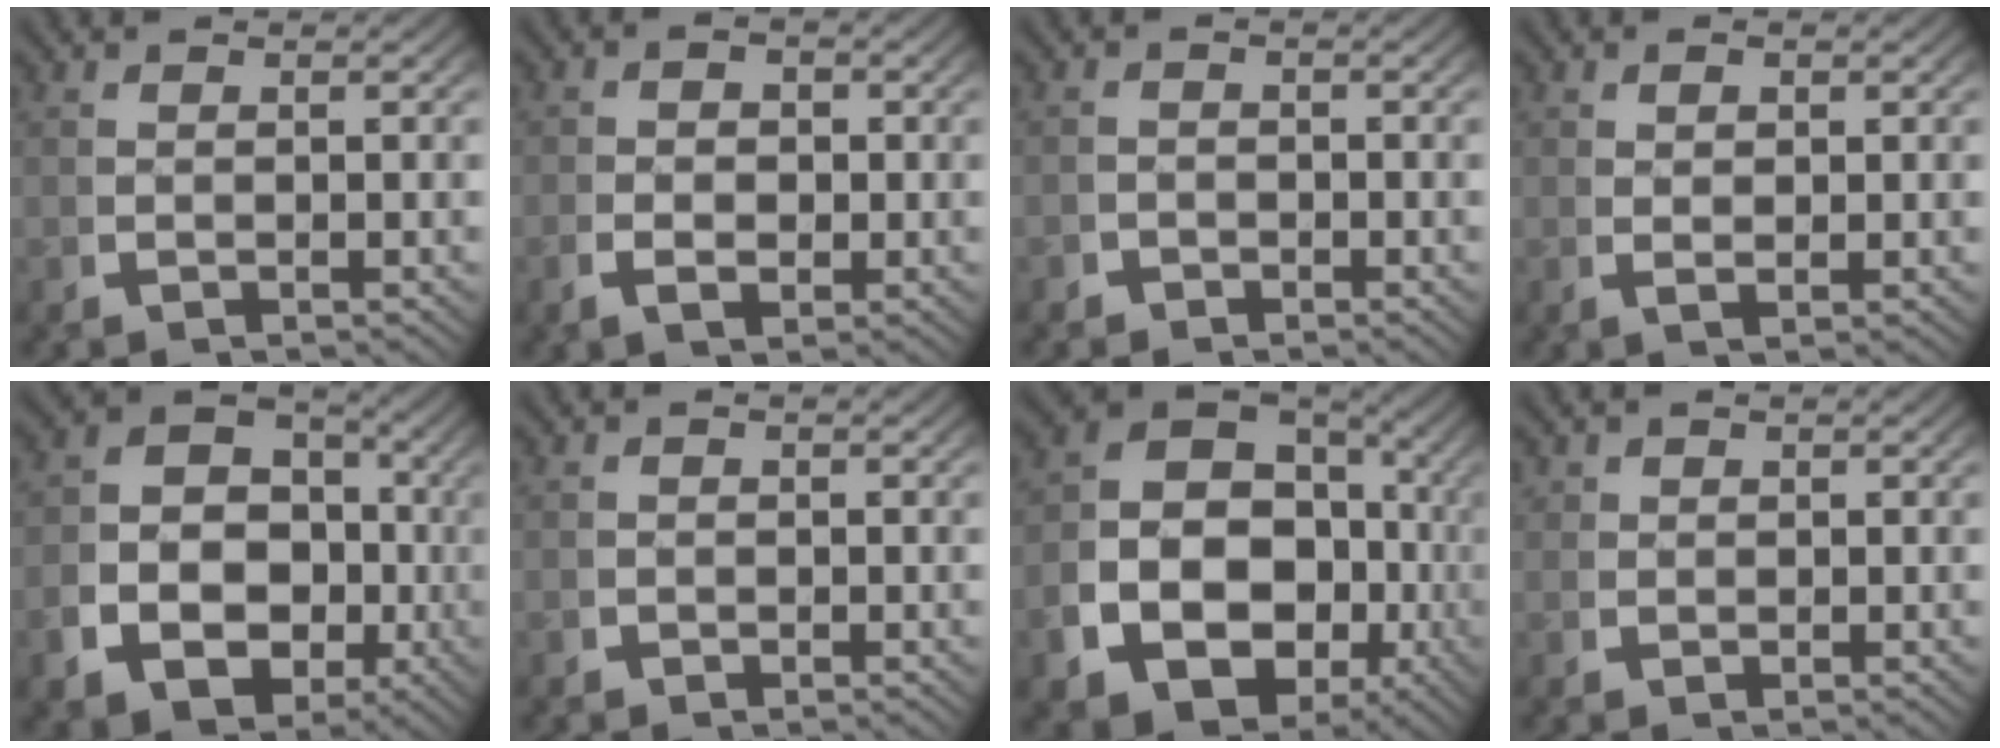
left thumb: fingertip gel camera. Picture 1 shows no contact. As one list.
[{"total": 2.7, "force": [-0.5, 1.9, 1.9], "torque": [-0.032, -0.008, -0.006]}, {"total": 1.5, "force": [-1.2, 0.8, -0.1], "torque": [0.007, -0.010, -0.022]}, {"total": 1.2, "force": [0.5, 0.3, 1.1], "torque": [-0.026, -0.006, 0.012]}, {"total": 13.8, "force": [-1.5, 11.2, 8.0], "torque": [-0.170, -0.041, -0.018]}, {"total": 0.8, "force": [-0.5, 0.6, 0.0], "torque": [0.001, -0.006, -0.012]}, {"total": 16.3, "force": [-3.6, 12.8, 9.6], "torque": [-0.209, -0.059, -0.046]}, {"total": 1.5, "force": [0.3, 1.5, 0.4], "torque": [-0.010, -0.009, 0.005]}]